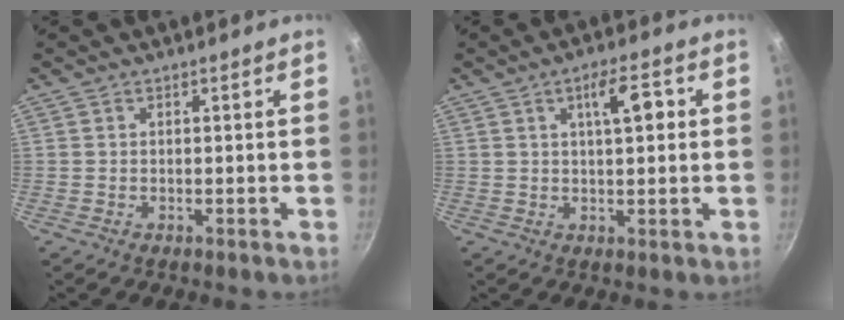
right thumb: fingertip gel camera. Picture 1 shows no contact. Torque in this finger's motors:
{"motor_torque": [1.03, 3.98, 0.56, 0.11, 0.03]}